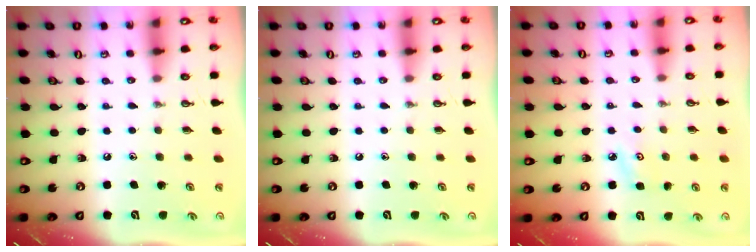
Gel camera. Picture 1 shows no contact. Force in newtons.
{"total": 0.0}
{"total": 4.3, "press": 4.3, "slide": 0.6}